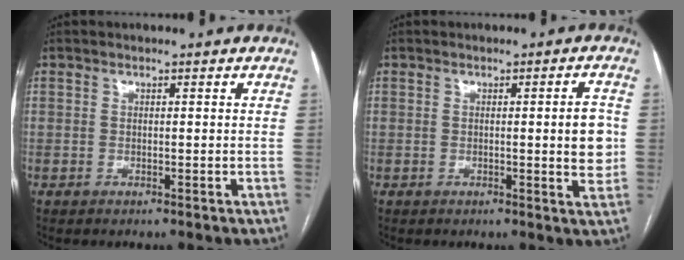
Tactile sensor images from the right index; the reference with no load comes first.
{"total": 4.6, "force": [-0.1, 0.6, 4.5], "torque": [-0.055, -0.001, -0.004]}